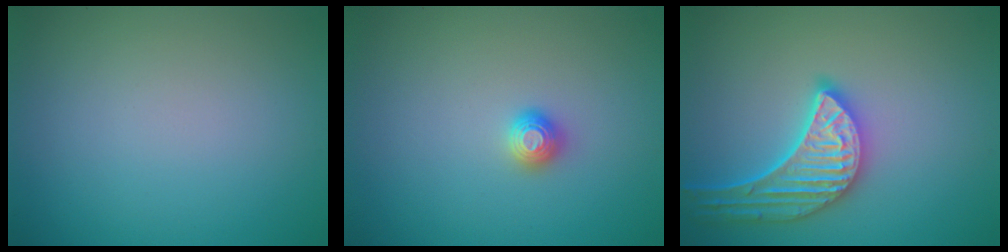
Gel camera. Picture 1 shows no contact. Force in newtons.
{"total": 1.1, "press": 1.1, "slide": 0.1}
{"total": 5.2, "press": 4.7, "slide": 2.2}